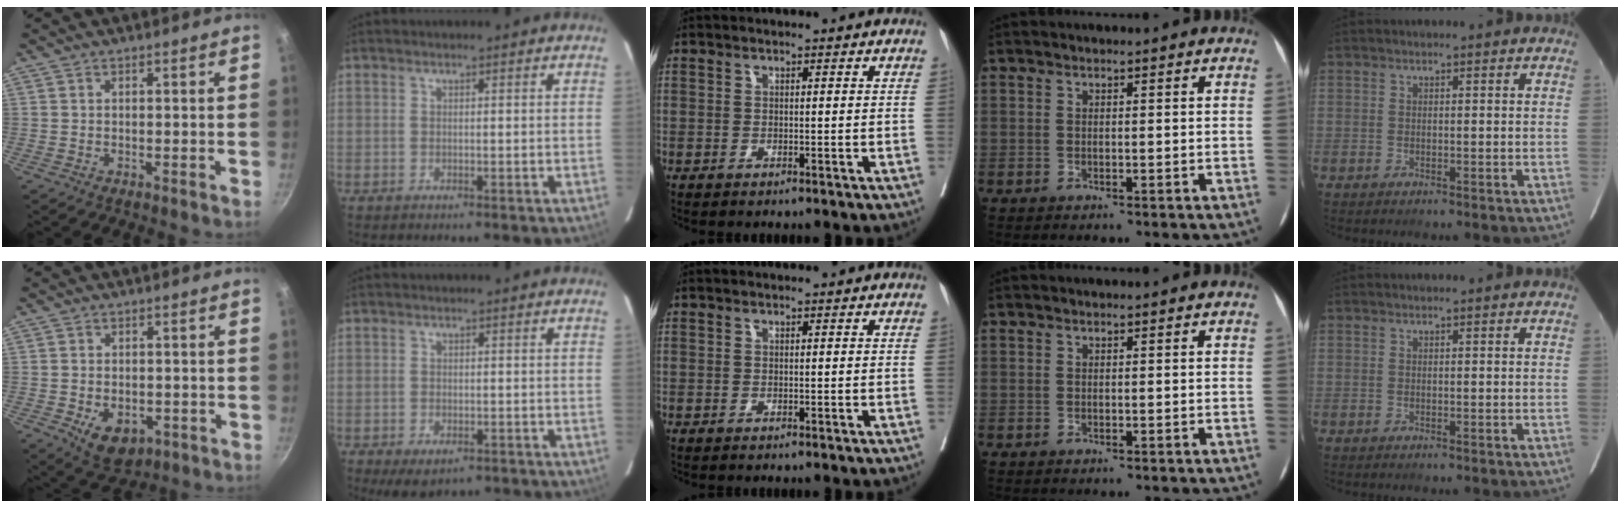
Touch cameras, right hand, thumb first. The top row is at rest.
{"thumb": {"total": 7.7, "force": [-2.7, 5.1, 5.1], "torque": [-0.066, 0.006, -0.029]}, "index": {"total": 4.4, "force": [-2.9, 2.2, 2.6], "torque": [-0.044, -0.008, -0.036]}}